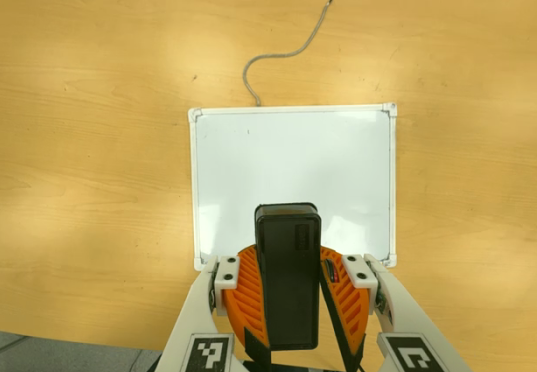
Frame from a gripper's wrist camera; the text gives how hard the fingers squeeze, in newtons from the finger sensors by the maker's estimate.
{"total": 9.1, "left": 9.2, "right": 8.9}